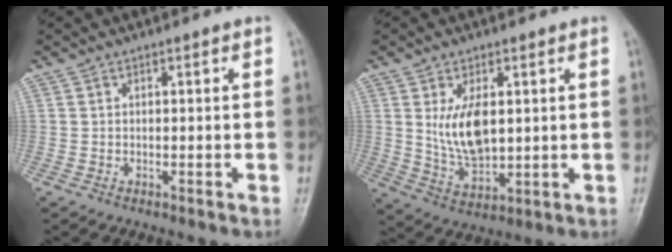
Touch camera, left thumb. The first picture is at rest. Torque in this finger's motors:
{"motor_torque": [-0.09, 0.19, 0.16, -0.15, 0.10]}